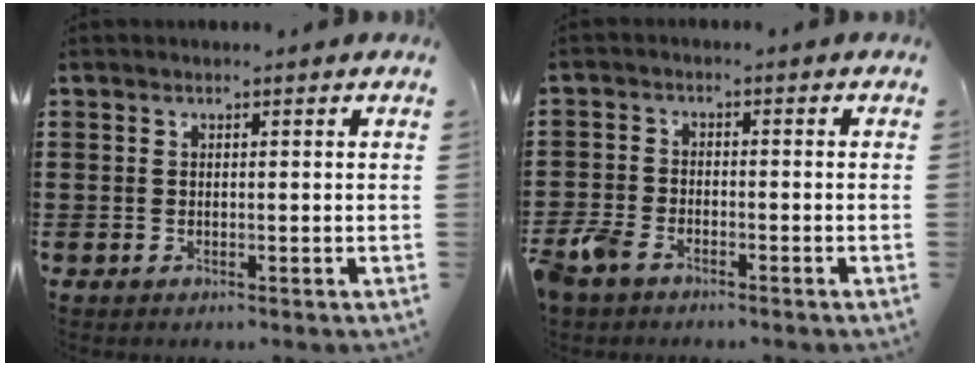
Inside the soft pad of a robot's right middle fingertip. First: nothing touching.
{"total": 3.7, "force": [-3.0, 1.7, 1.3], "torque": [-0.052, -0.005, -0.068]}